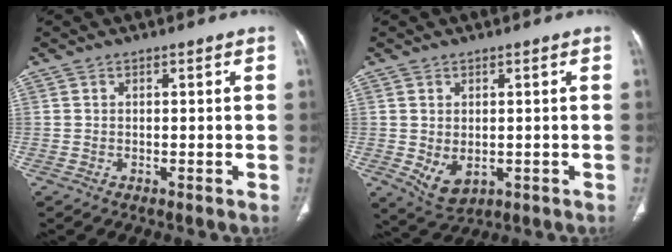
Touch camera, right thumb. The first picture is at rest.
{"total": 5.4, "force": [-0.7, 3.6, 4.0], "torque": [-0.063, -0.010, 0.006]}